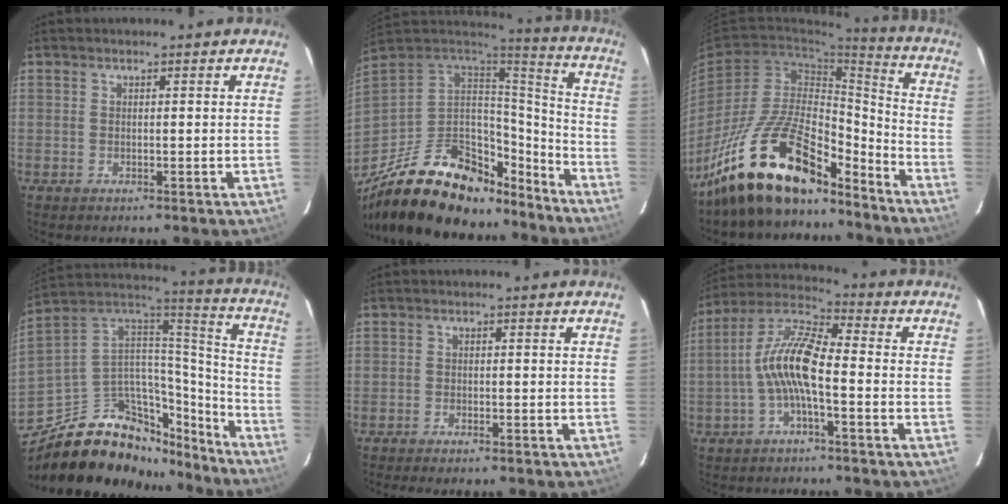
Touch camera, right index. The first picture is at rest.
{"total": 30.7, "force": [-20.9, 14.0, 17.5], "torque": [-0.321, 0.006, -0.310]}
{"total": 21.5, "force": [-16.5, 7.9, 11.3], "torque": [-0.215, 0.015, -0.275]}
{"total": 27.3, "force": [-20.0, 14.5, 11.6], "torque": [-0.211, 0.062, -0.295]}
{"total": 2.7, "force": [-2.3, 0.6, 1.3], "torque": [-0.037, -0.010, -0.041]}
{"total": 9.9, "force": [-2.4, 2.5, 9.2], "torque": [-0.201, 0.017, -0.046]}